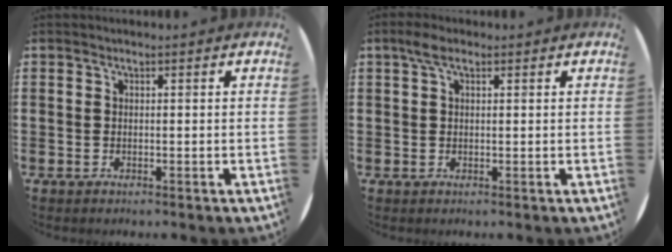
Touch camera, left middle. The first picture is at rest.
{"total": 2.3, "force": [1.3, 1.0, 1.6], "torque": [-0.027, 0.004, 0.020]}